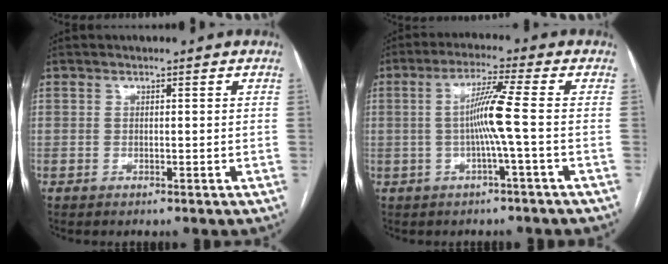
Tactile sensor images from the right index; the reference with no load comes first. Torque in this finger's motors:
{"motor_torque": [0.59, -0.25, 0.26, 0.07]}